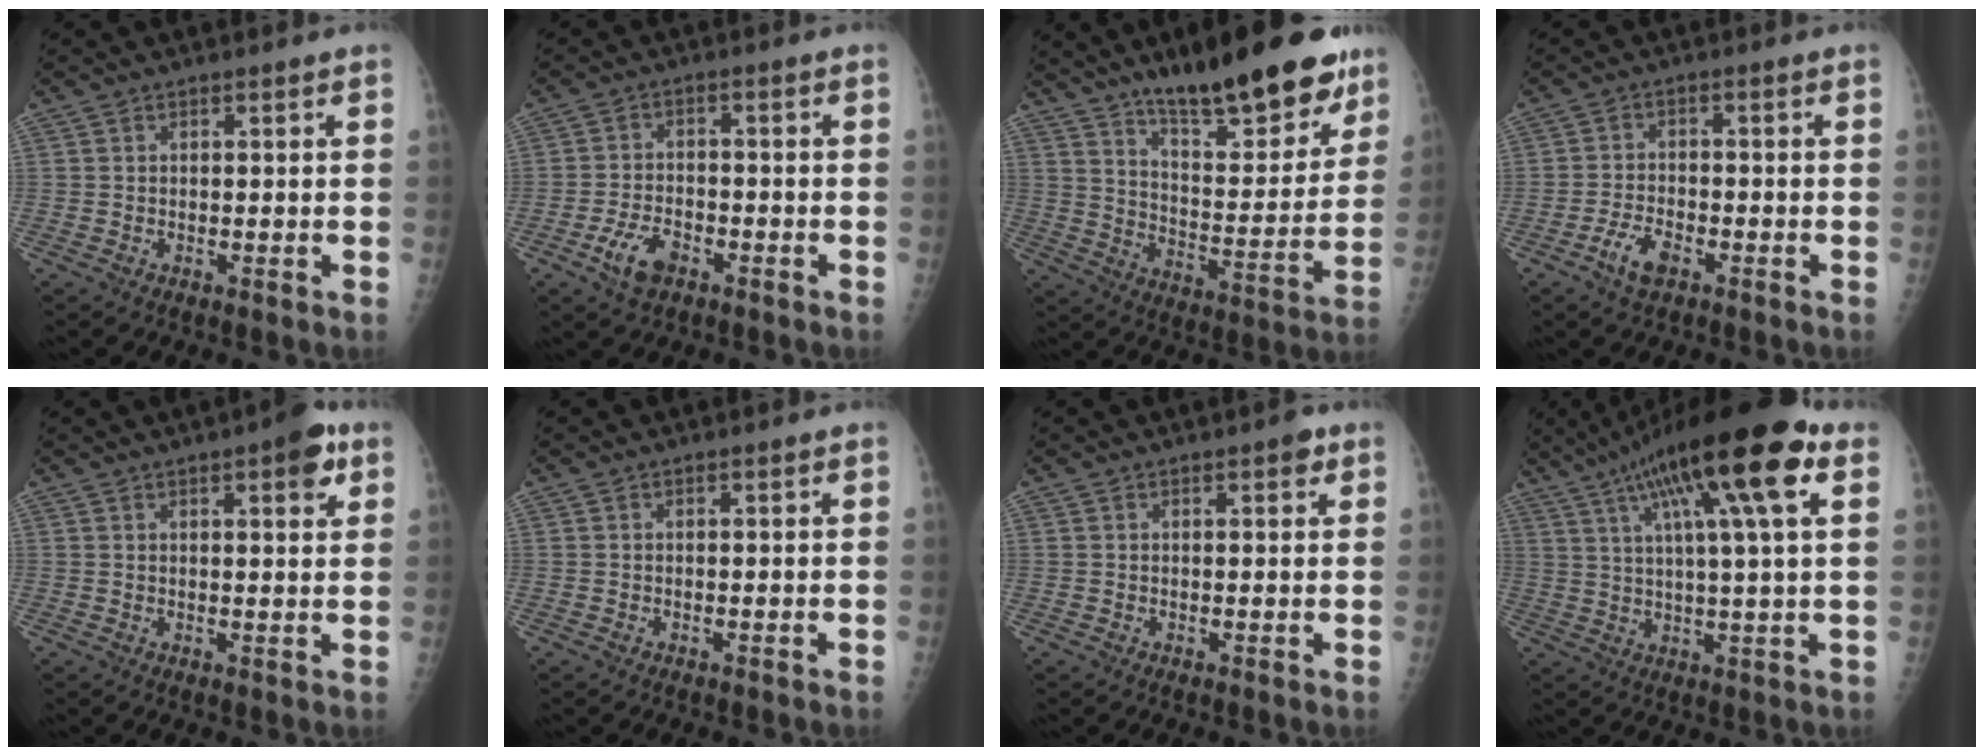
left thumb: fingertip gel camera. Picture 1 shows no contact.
{"total": 5.9, "force": [-3.3, 3.2, 3.8], "torque": [-0.070, 0.018, -0.057]}
{"total": 23.9, "force": [16.5, 6.9, 15.9], "torque": [-0.193, -0.076, 0.254]}
{"total": 4.8, "force": [-2.9, 2.2, 3.3], "torque": [-0.065, 0.017, -0.050]}
{"total": 5.9, "force": [3.0, 1.8, 4.8], "torque": [-0.049, -0.007, 0.032]}
{"total": 0.0}
{"total": 2.0, "force": [1.0, 0.7, 1.5], "torque": [-0.015, -0.001, 0.011]}
{"total": 20.3, "force": [9.4, 3.4, 17.7], "torque": [-0.292, 0.011, 0.148]}